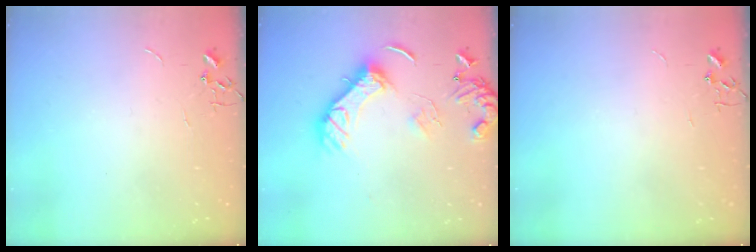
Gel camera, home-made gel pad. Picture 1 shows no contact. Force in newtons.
{"total": 15.8, "press": 15.7, "slide": 1.5}
{"total": 0.0}